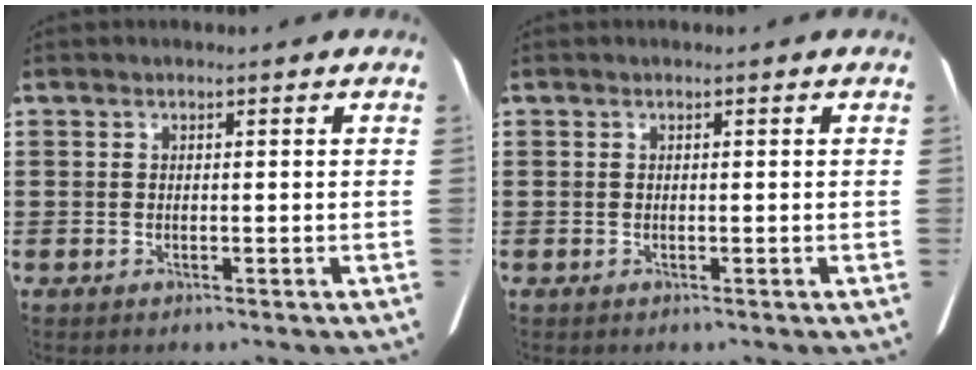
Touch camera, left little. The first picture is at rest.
{"total": 0.0}